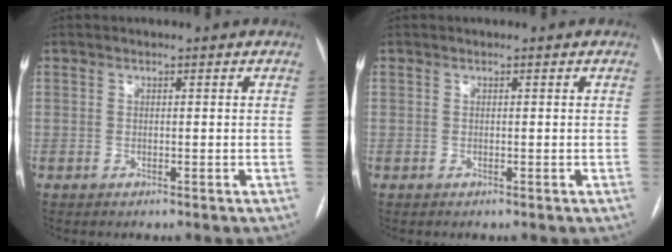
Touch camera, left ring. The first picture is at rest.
{"total": 0.0}